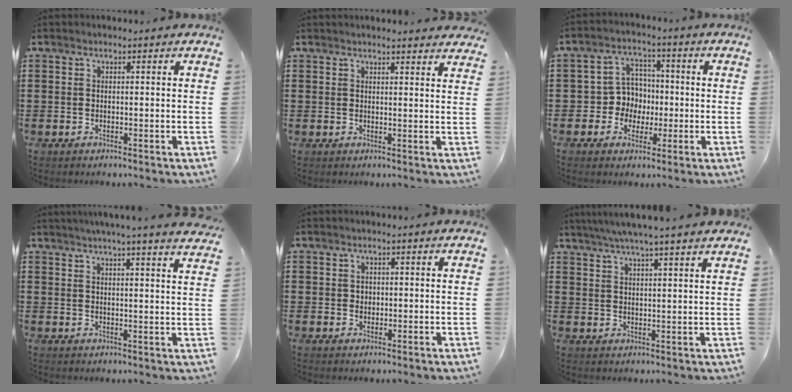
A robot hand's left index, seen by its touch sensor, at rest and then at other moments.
{"total": 2.0, "force": [2.0, 0.1, 0.2], "torque": [-0.008, -0.001, 0.039]}
{"total": 6.1, "force": [-0.5, 5.9, 1.6], "torque": [-0.052, 0.016, -0.008]}
{"total": 4.0, "force": [3.6, -1.0, 1.5], "torque": [-0.039, -0.016, 0.063]}
{"total": 1.2, "force": [0.3, 1.1, 0.4], "torque": [-0.010, 0.007, 0.006]}
{"total": 4.6, "force": [4.0, -0.5, 2.2], "torque": [-0.054, -0.012, 0.071]}